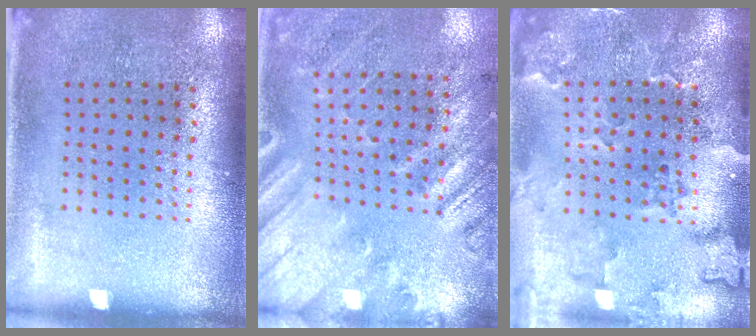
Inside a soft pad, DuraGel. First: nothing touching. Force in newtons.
{"total": 2.5, "press": 1.8, "slide": 1.7}
{"total": 2.3, "press": 2.2, "slide": 0.8}